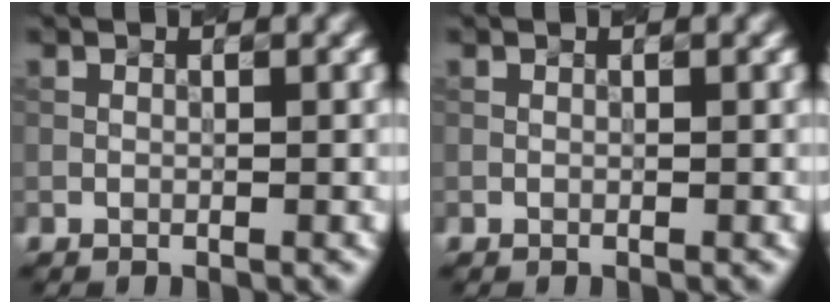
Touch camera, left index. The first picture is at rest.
{"total": 0.0}